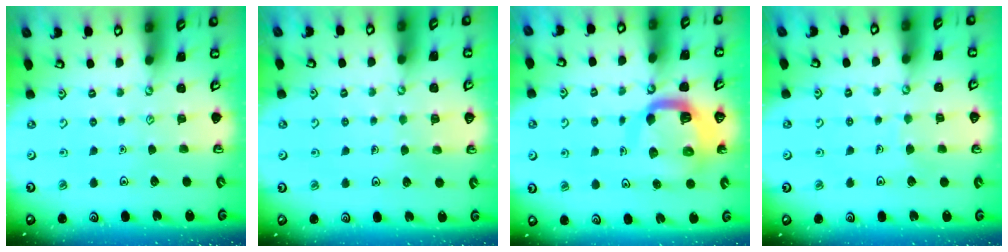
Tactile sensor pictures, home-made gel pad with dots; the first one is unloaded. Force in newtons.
{"total": 3.2, "press": 3.2, "slide": 0.2}
{"total": 11.3, "press": 11.2, "slide": 1.3}
{"total": 3.5, "press": 3.5, "slide": 0.2}